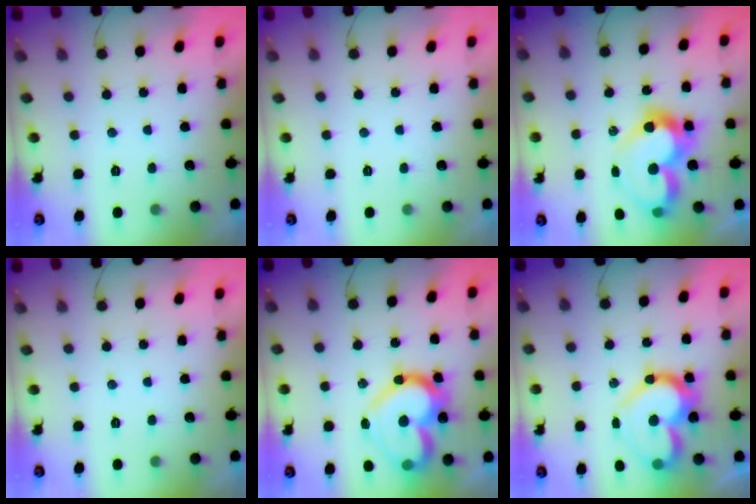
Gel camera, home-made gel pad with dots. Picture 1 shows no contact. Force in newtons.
{"total": 0.0}
{"total": 16.7, "press": 16.4, "slide": 3.3}
{"total": 0.0}
{"total": 21.2, "press": 21.1, "slide": 1.5}
{"total": 18.8, "press": 18.7, "slide": 1.9}